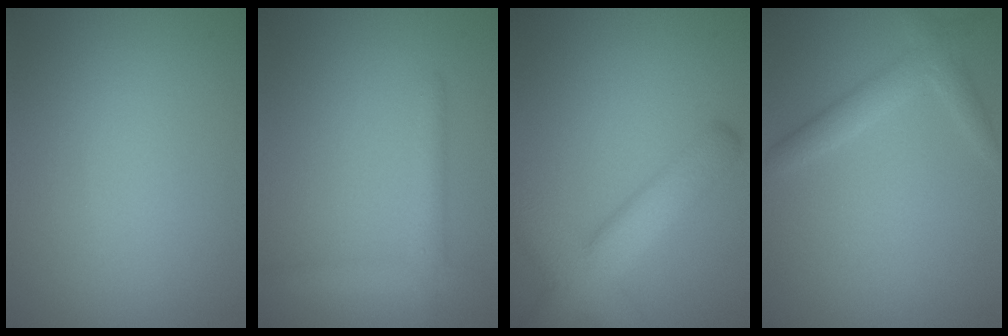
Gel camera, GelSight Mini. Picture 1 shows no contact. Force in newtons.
{"total": 2.3, "press": 2.3, "slide": 0.1}
{"total": 6.6, "press": 6.6, "slide": 0.3}
{"total": 2.5, "press": 2.5, "slide": 0.1}